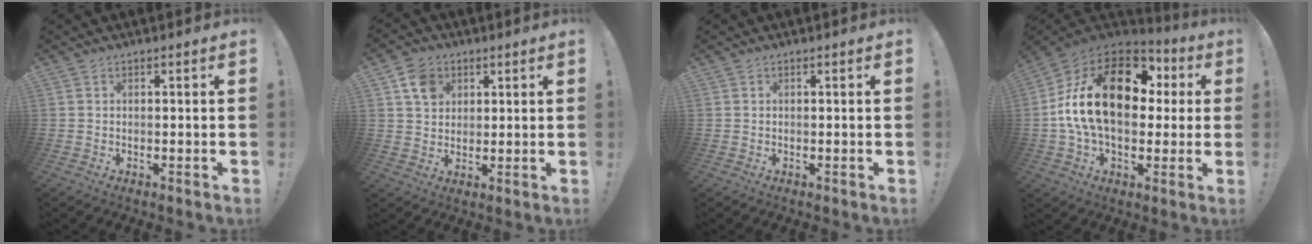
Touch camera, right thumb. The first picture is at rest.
{"total": 7.9, "force": [3.8, 6.3, 2.8], "torque": [-0.048, -0.009, 0.076]}
{"total": 0.6, "force": [0.1, 0.5, -0.2], "torque": [0.003, 0.002, 0.002]}
{"total": 24.4, "force": [3.5, 14.8, 19.1], "torque": [-0.330, 0.006, 0.062]}